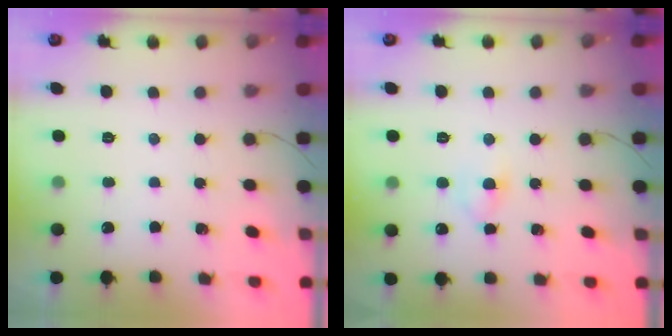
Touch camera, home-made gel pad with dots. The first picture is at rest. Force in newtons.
{"total": 3.9, "press": 3.6, "slide": 1.5}